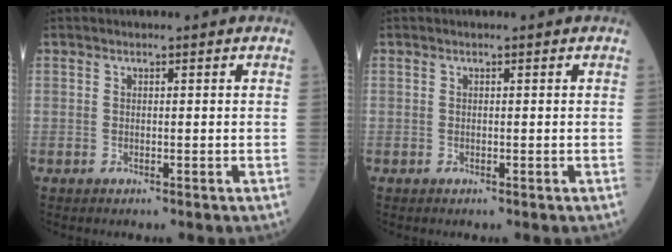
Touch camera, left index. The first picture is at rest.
{"total": 0.0}